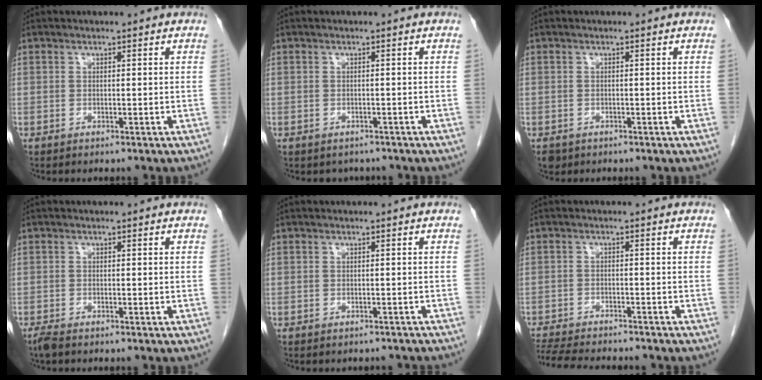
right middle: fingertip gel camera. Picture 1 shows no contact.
{"total": 2.3, "force": [-1.9, 1.3, 0.1], "torque": [-0.002, 0.003, -0.025]}
{"total": 1.8, "force": [-1.2, 1.3, 0.5], "torque": [-0.014, -0.001, -0.016]}
{"total": 1.6, "force": [-1.3, 0.3, 0.8], "torque": [-0.025, -0.006, -0.026]}
{"total": 4.9, "force": [-4.5, 1.5, 1.0], "torque": [-0.009, -0.002, -0.047]}
{"total": 12.5, "force": [-11.2, 2.0, 5.1], "torque": [-0.091, -0.015, -0.160]}